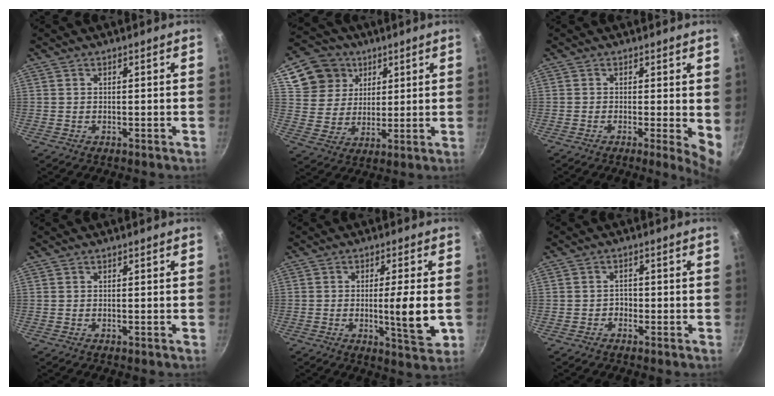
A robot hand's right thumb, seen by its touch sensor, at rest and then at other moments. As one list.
[{"total": 12.0, "force": [5.5, 10.0, 3.6], "torque": [-0.042, -0.012, 0.100]}, {"total": 5.1, "force": [-0.1, 1.4, 4.9], "torque": [-0.059, -0.011, -0.003]}, {"total": 0.0}, {"total": 8.6, "force": [-1.0, 1.4, 8.4], "torque": [-0.133, -0.006, -0.016]}, {"total": 1.8, "force": [-0.9, 1.4, 0.6], "torque": [0.003, 0.010, -0.017]}]